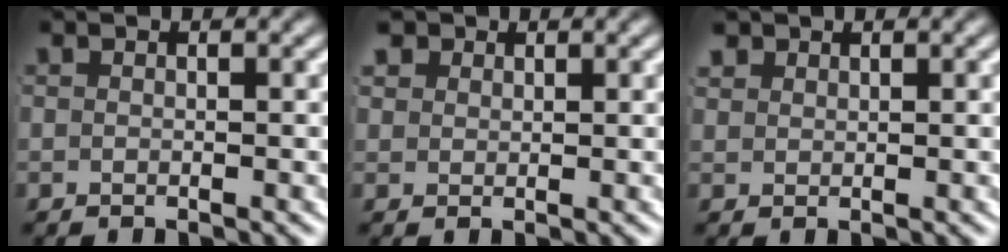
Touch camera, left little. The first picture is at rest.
{"total": 2.2, "force": [1.4, 1.5, 0.7], "torque": [-0.026, -0.007, 0.032]}
{"total": 1.3, "force": [1.1, 0.7, 0.4], "torque": [-0.016, -0.004, 0.029]}